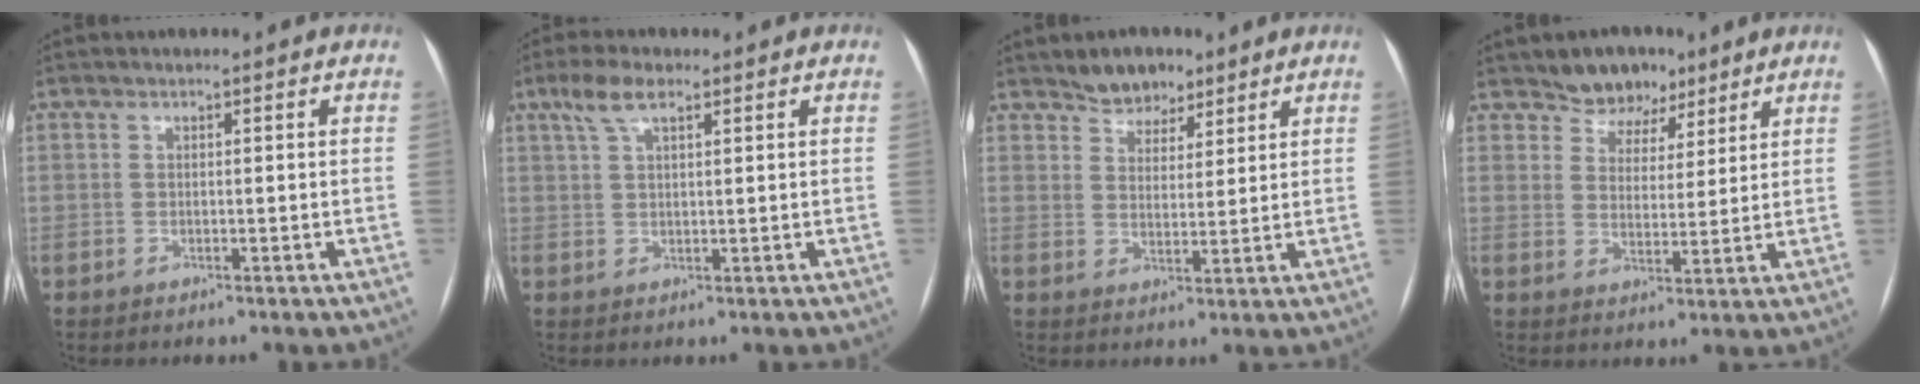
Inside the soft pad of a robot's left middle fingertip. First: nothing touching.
{"total": 4.2, "force": [2.6, 1.1, 3.1], "torque": [-0.072, 0.018, 0.055]}
{"total": 5.4, "force": [4.3, 2.9, 1.5], "torque": [-0.021, 0.006, 0.074]}
{"total": 6.6, "force": [5.1, 4.0, 1.1], "torque": [-0.010, 0.009, 0.084]}